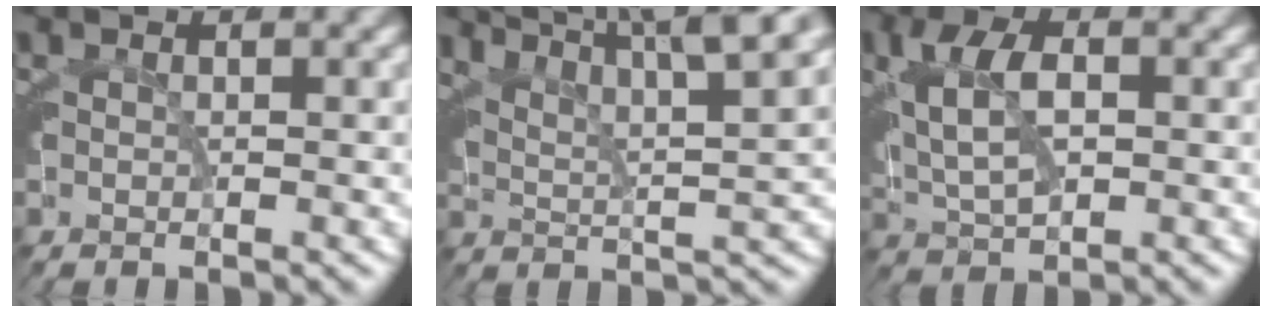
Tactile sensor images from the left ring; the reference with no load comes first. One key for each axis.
{"total": 10.4, "fx": 7.1, "fy": 4.6, "fz": 6.1, "tx": -0.067, "ty": 0.041, "tz": 0.085}
{"total": 5.3, "fx": 0.7, "fy": 3.1, "fz": 4.2, "tx": -0.083, "ty": -0.002, "tz": 0.018}